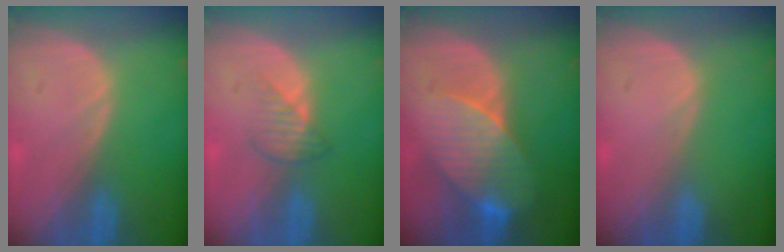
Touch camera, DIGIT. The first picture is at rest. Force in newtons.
{"total": 2.6, "press": 2.6, "slide": 0.4}
{"total": 8.2, "press": 7.9, "slide": 2.2}
{"total": 0.0}